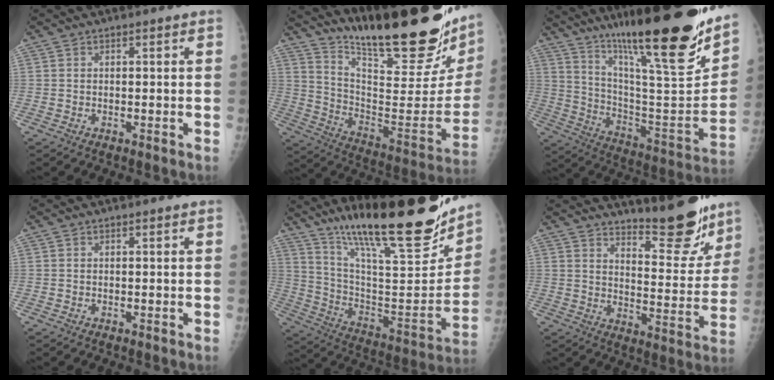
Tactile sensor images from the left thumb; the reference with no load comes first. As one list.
[{"total": 32.9, "force": [24.6, 6.9, 20.8], "torque": [-0.291, -0.140, 0.366]}, {"total": 30.5, "force": [21.6, 4.4, 21.1], "torque": [-0.311, -0.093, 0.347]}, {"total": 0.0}, {"total": 29.9, "force": [22.0, 6.1, 19.4], "torque": [-0.282, -0.086, 0.353]}, {"total": 13.9, "force": [11.8, 3.1, 6.7], "torque": [-0.062, -0.101, 0.173]}]